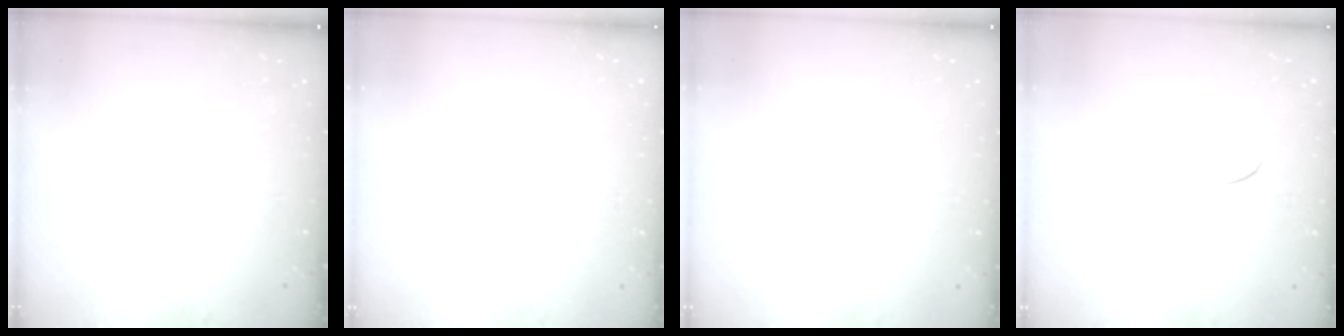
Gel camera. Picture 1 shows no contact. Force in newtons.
{"total": 0.0}
{"total": 3.5, "press": 3.5, "slide": 0.3}
{"total": 6.8, "press": 6.7, "slide": 0.5}